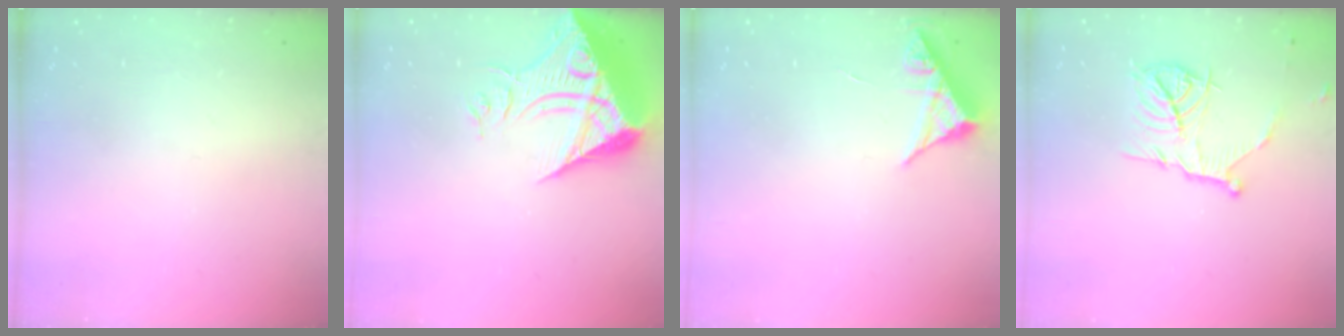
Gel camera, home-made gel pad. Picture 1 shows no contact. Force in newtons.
{"total": 19.4, "press": 19.3, "slide": 2.1}
{"total": 5.3, "press": 5.2, "slide": 0.6}
{"total": 11.2, "press": 11.2, "slide": 0.8}